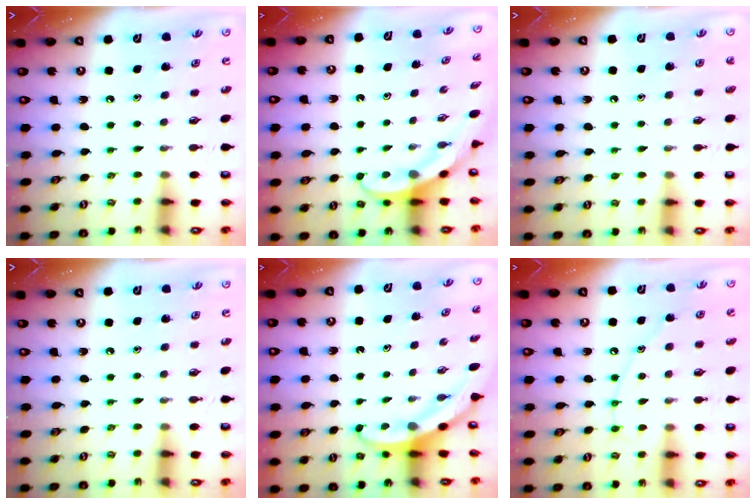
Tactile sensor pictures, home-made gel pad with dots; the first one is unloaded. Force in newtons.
{"total": 4.0, "press": 4.0, "slide": 0.3}
{"total": 2.0, "press": 2.0, "slide": 0.2}
{"total": 0.0}
{"total": 4.0, "press": 4.0, "slide": 0.4}
{"total": 9.5, "press": 9.4, "slide": 0.8}